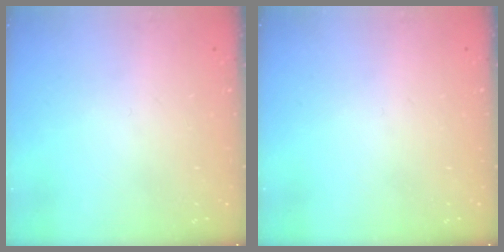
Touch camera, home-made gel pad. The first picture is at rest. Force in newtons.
{"total": 0.0}